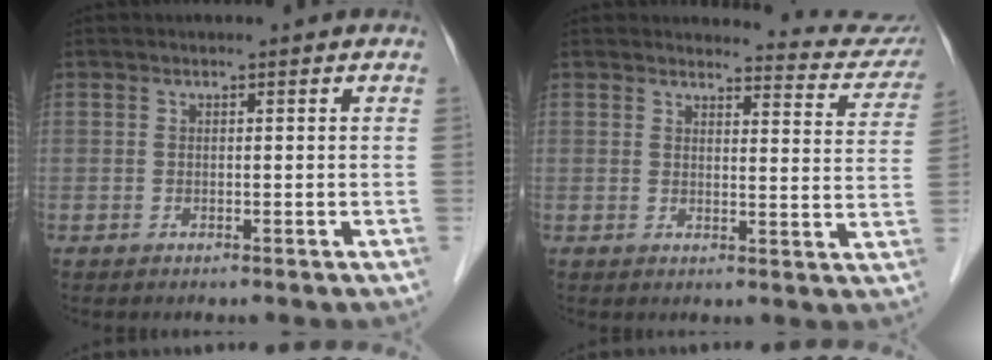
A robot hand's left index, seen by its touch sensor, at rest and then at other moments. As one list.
[{"total": 9.6, "force": [9.6, 1.0, 0.1], "torque": [0.017, -0.059, 0.084]}]